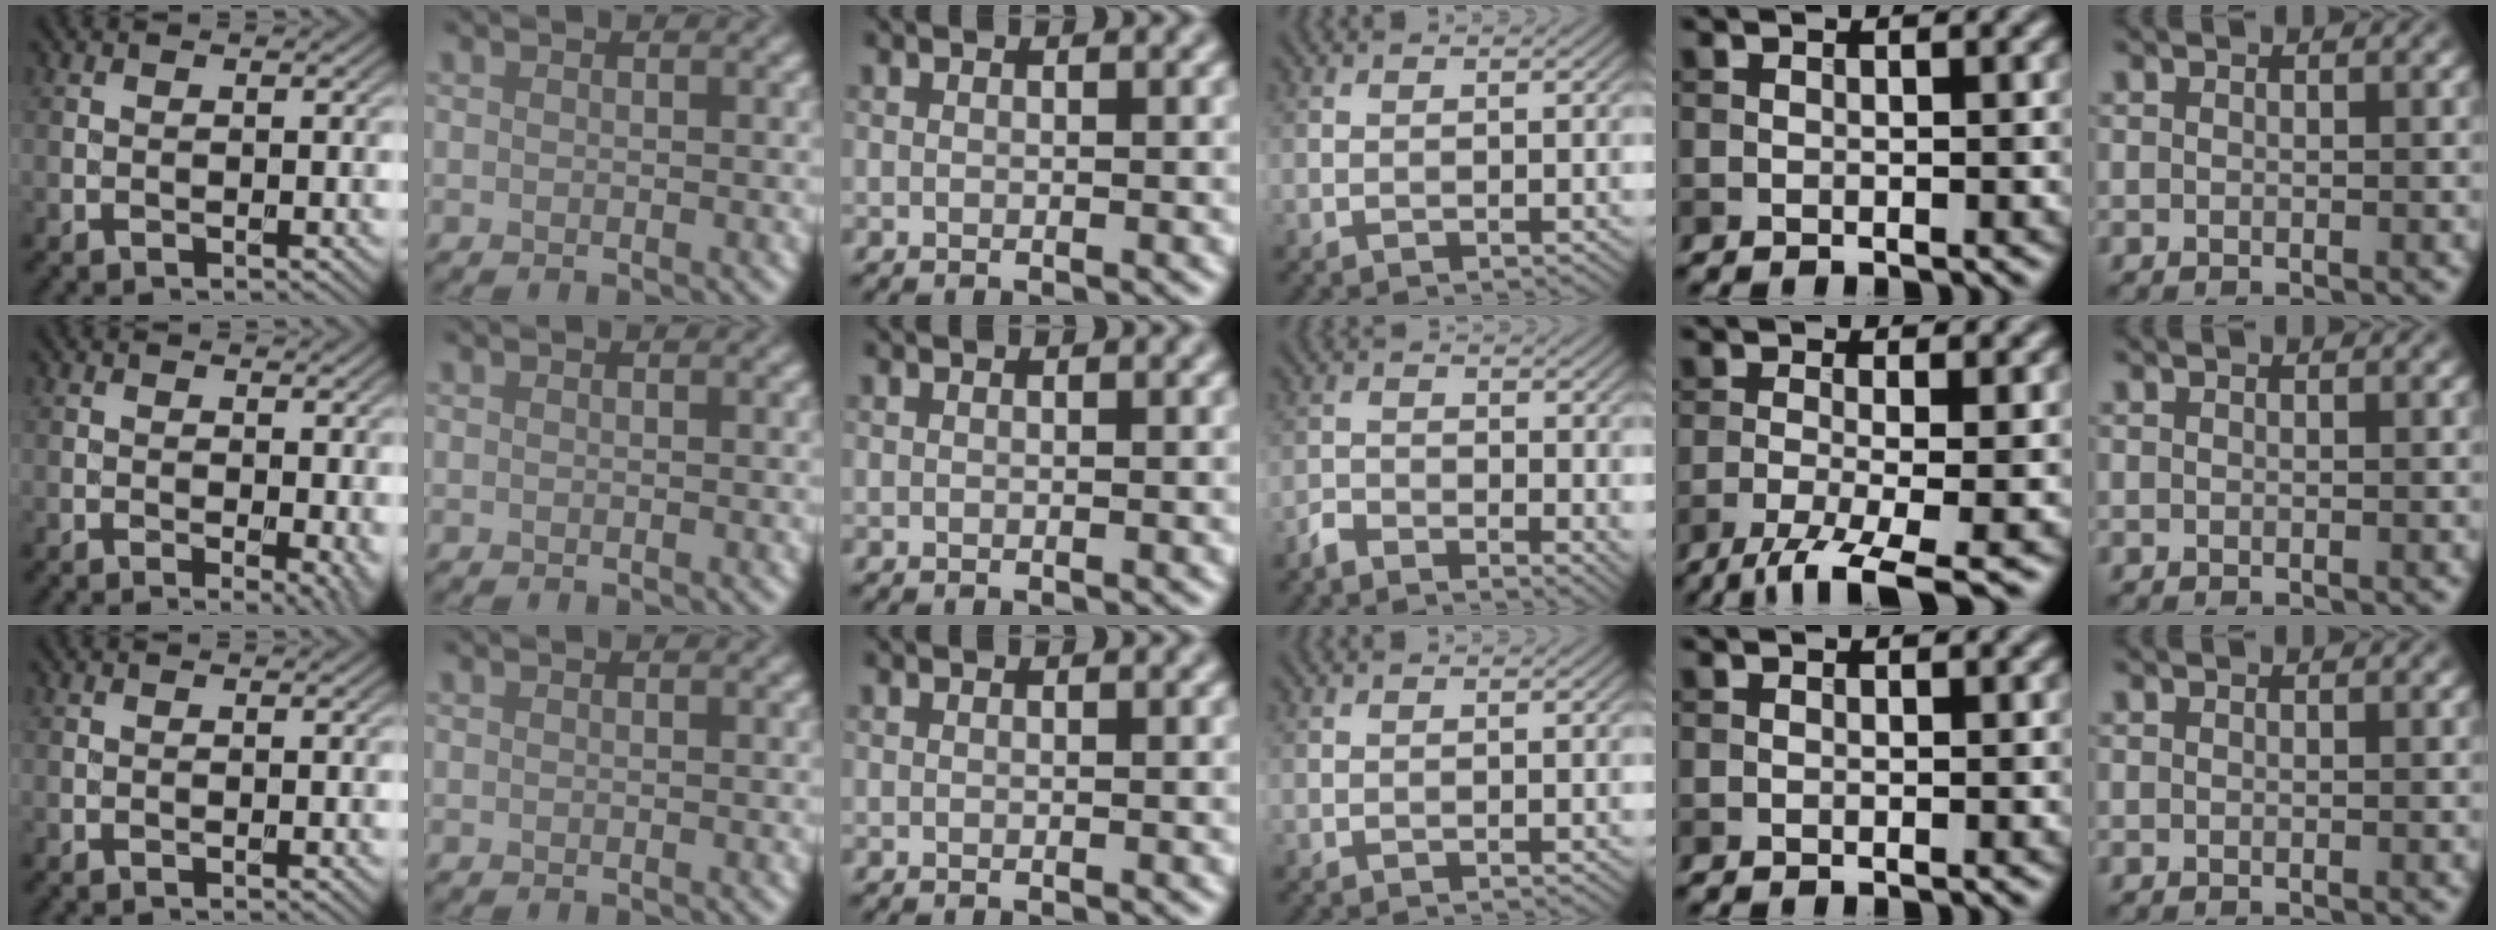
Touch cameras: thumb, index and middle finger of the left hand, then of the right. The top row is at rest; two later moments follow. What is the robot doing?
{"motion": "screw", "object": "dispenser bottle"}